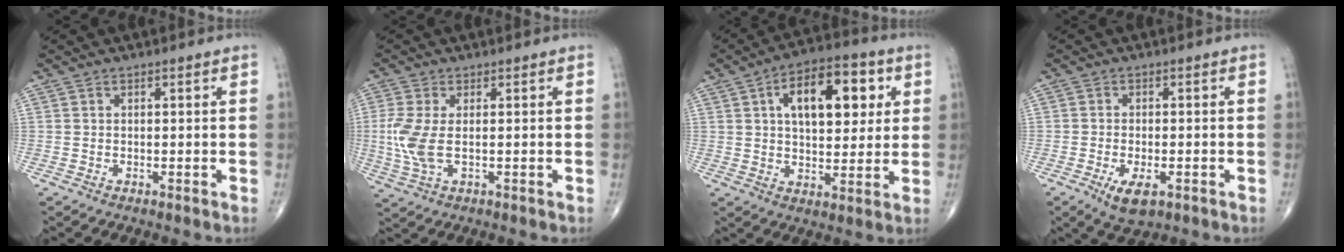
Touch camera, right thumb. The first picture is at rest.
{"total": 7.0, "force": [-0.4, 3.2, 6.2], "torque": [-0.164, -0.007, -0.007]}
{"total": 15.7, "force": [4.6, 8.1, 12.6], "torque": [-0.158, 0.004, 0.069]}
{"total": 5.3, "force": [-2.3, 2.3, 4.2], "torque": [-0.071, -0.002, -0.032]}